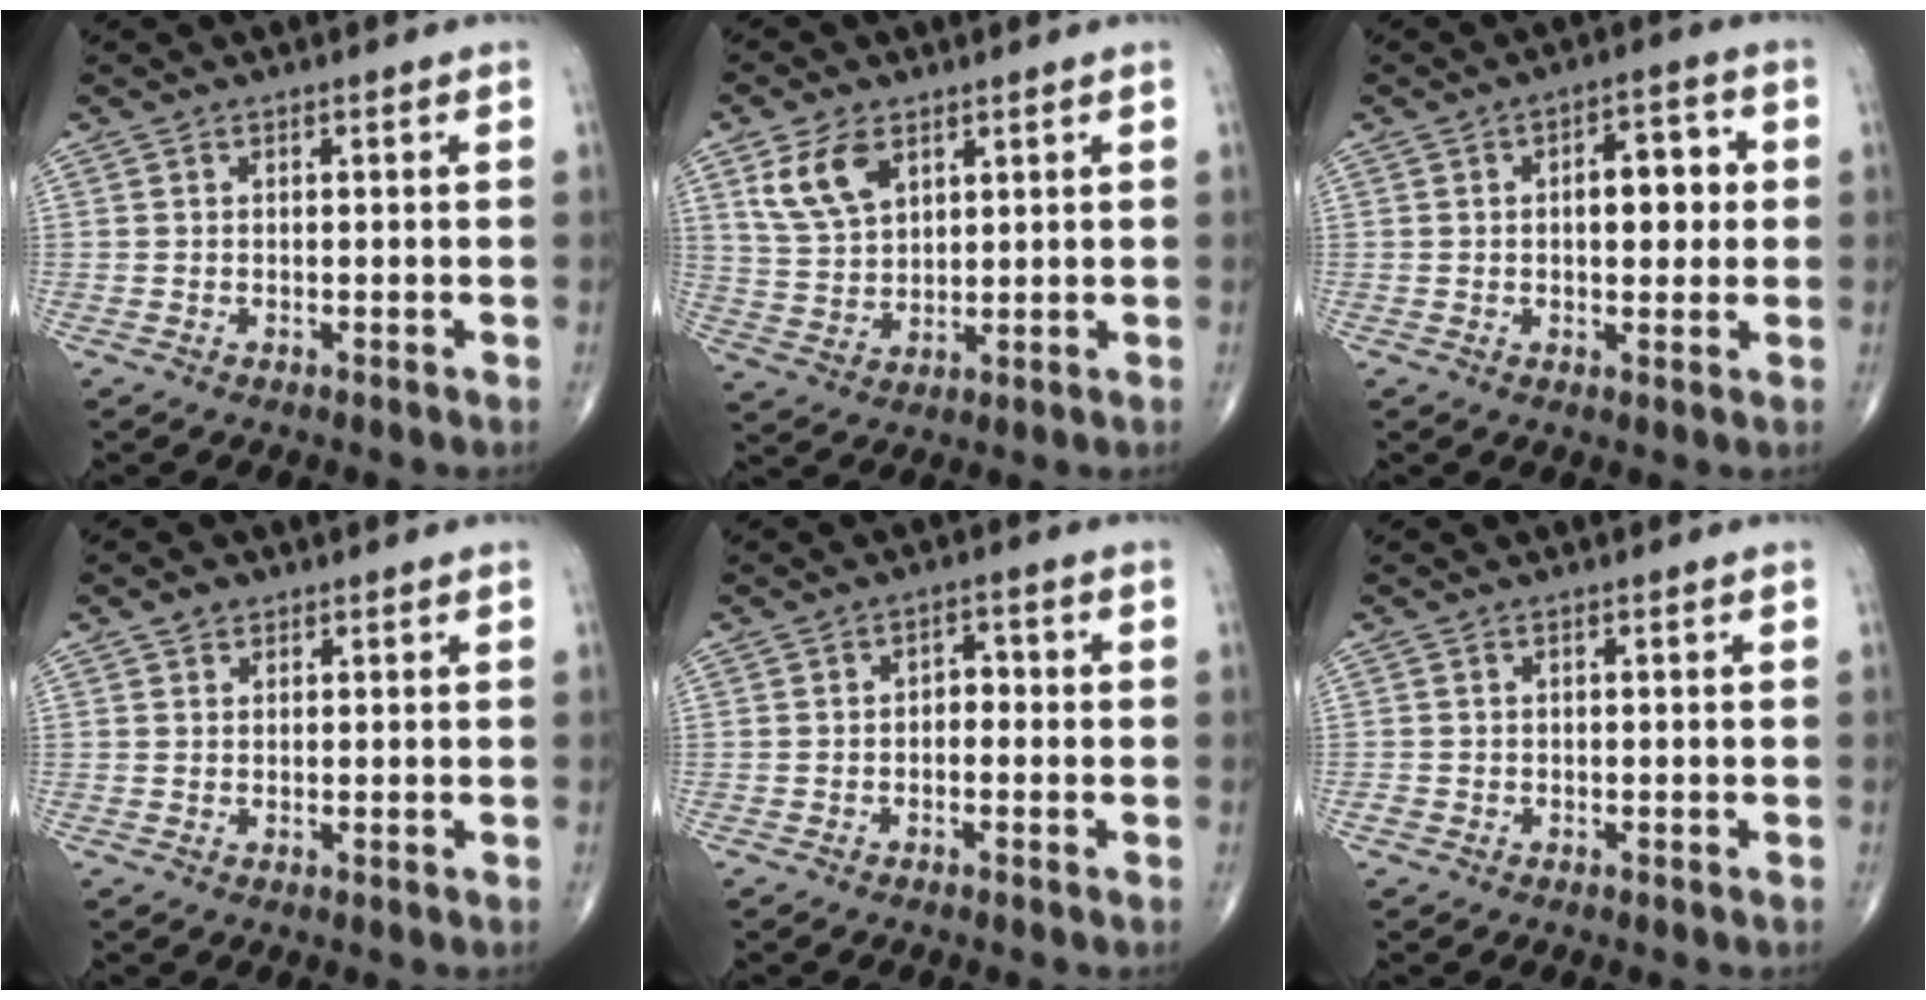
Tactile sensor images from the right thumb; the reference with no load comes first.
{"total": 8.7, "force": [4.3, 5.1, 5.5], "torque": [-0.096, -0.013, 0.092]}
{"total": 8.1, "force": [1.0, 4.2, 6.9], "torque": [-0.069, 0.009, 0.013]}
{"total": 1.9, "force": [1.2, 1.4, 0.6], "torque": [-0.001, -0.005, 0.016]}
{"total": 2.6, "force": [-0.3, 1.8, 1.9], "torque": [-0.010, 0.012, -0.013]}
{"total": 0.7, "force": [-0.3, 0.6, 0.2], "torque": [-0.004, 0.001, -0.007]}